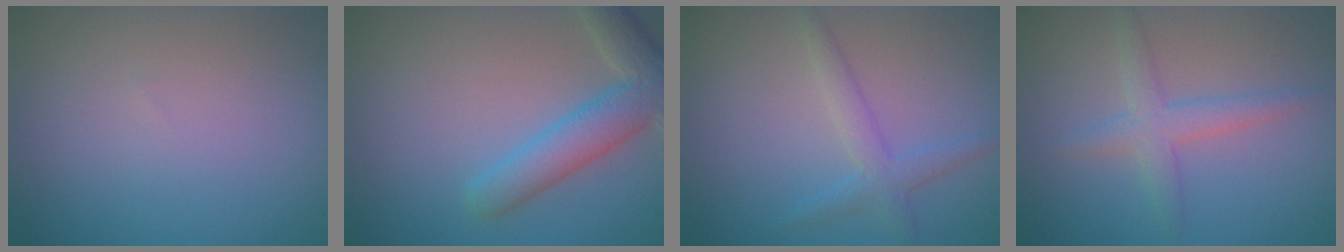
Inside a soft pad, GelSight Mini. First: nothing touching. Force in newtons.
{"total": 5.3, "press": 5.3, "slide": 0.4}
{"total": 2.2, "press": 2.2, "slide": 0.1}
{"total": 2.5, "press": 2.5, "slide": 0.2}